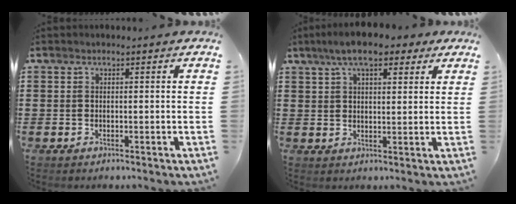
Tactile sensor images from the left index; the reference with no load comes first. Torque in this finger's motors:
{"motor_torque": [1.70, -0.44, 0.83, 0.20]}